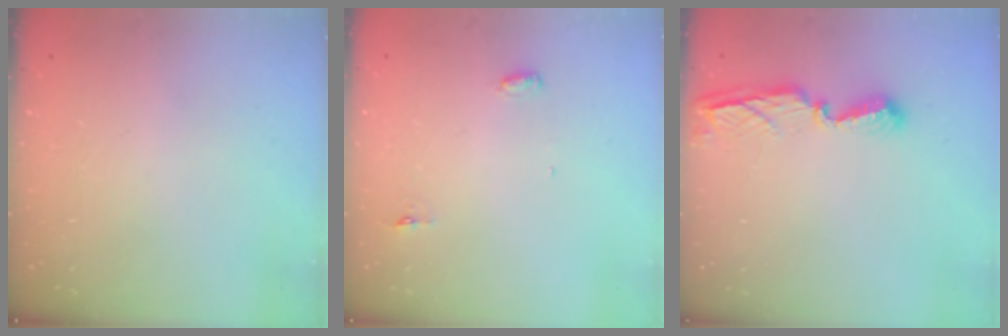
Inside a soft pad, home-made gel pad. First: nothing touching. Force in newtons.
{"total": 3.0, "press": 2.8, "slide": 0.9}
{"total": 8.0, "press": 7.9, "slide": 1.0}